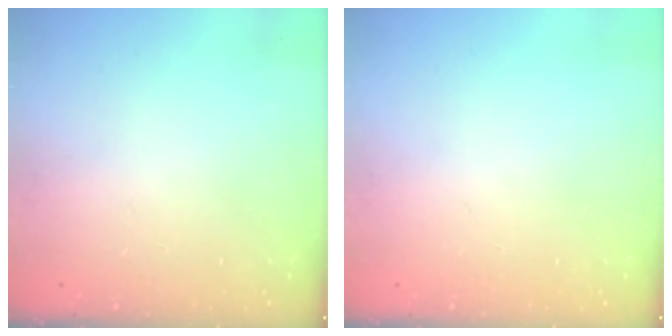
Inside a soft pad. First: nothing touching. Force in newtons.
{"total": 1.0, "press": 0.0, "slide": 1.0}